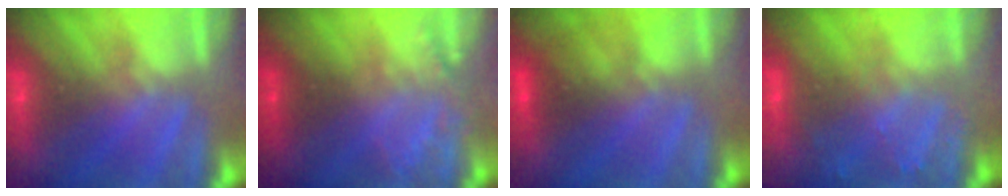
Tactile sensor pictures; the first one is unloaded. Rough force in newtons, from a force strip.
{"total": 1.9}
{"total": 2.8}
{"total": 2.2}